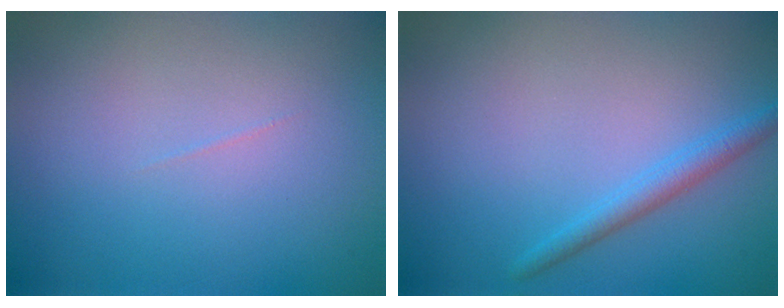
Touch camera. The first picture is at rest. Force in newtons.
{"total": 2.0, "press": 2.0, "slide": 0.0}